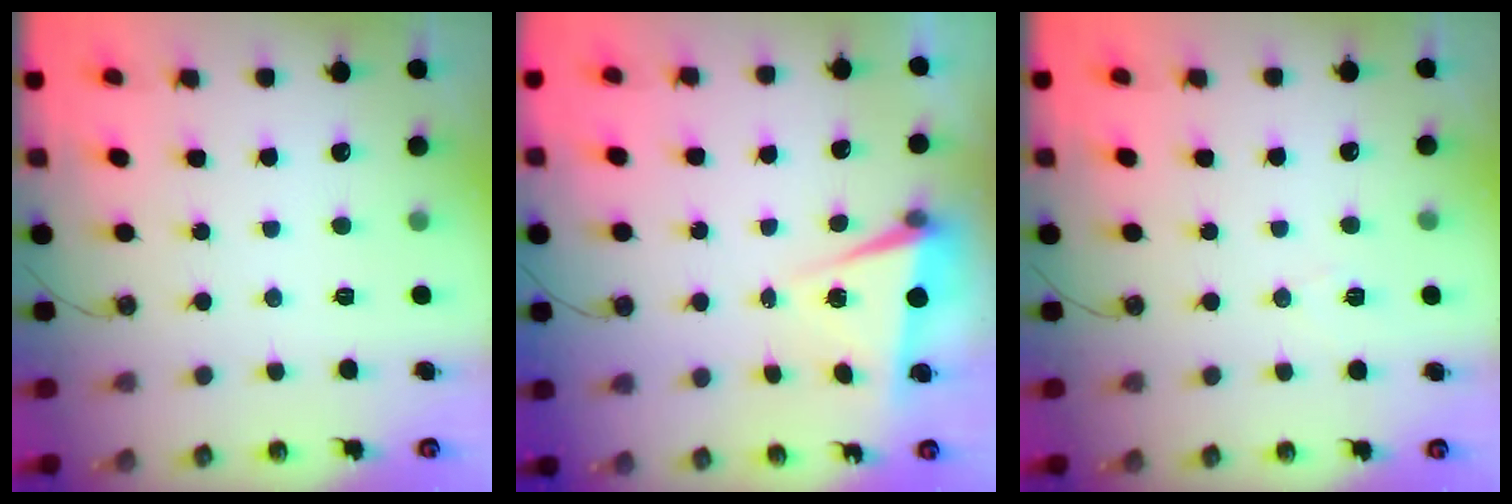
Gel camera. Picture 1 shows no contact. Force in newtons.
{"total": 4.2, "press": 3.4, "slide": 2.5}
{"total": 6.7, "press": 5.0, "slide": 4.4}